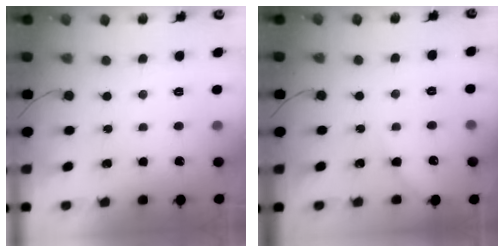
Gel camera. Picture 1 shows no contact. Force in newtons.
{"total": 4.1, "press": 4.1, "slide": 0.5}